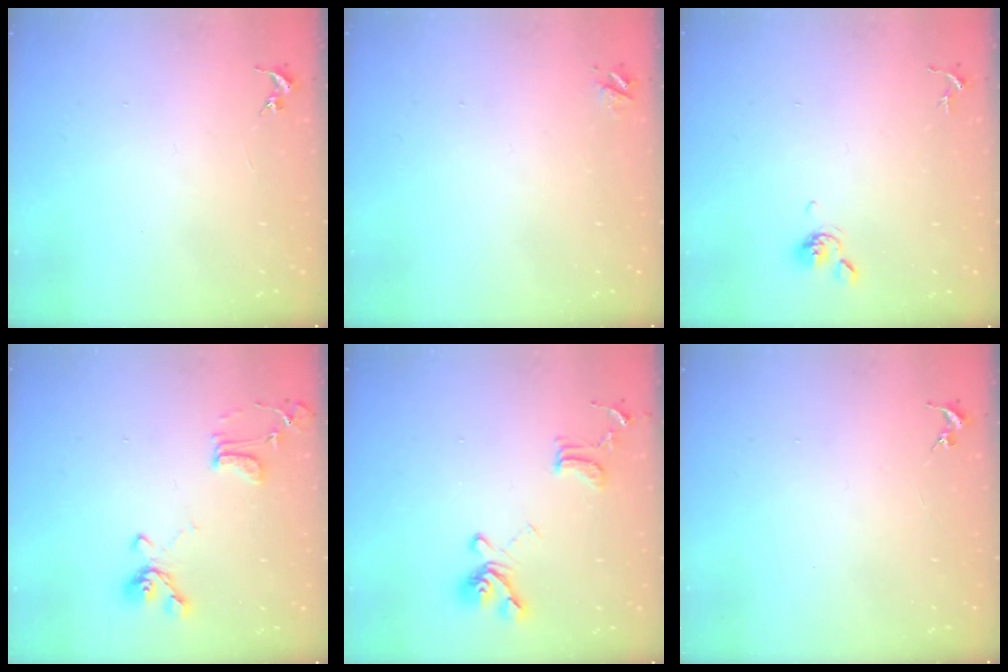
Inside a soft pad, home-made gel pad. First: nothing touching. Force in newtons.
{"total": 3.7, "press": 3.7, "slide": 0.5}
{"total": 5.5, "press": 5.4, "slide": 1.0}
{"total": 12.8, "press": 12.8, "slide": 0.7}
{"total": 15.0, "press": 14.9, "slide": 1.6}
{"total": 0.0}